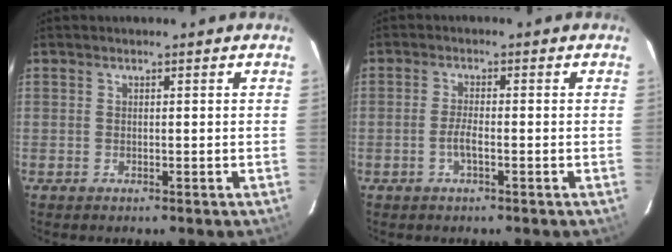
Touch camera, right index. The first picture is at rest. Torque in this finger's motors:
{"motor_torque": [0.89, -0.32, 0.42, 0.11]}